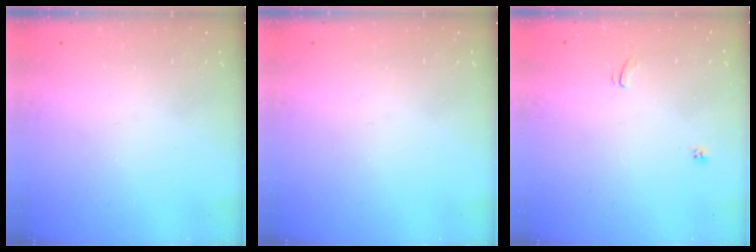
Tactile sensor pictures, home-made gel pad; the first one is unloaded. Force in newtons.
{"total": 0.0}
{"total": 1.1, "press": 1.0, "slide": 0.4}